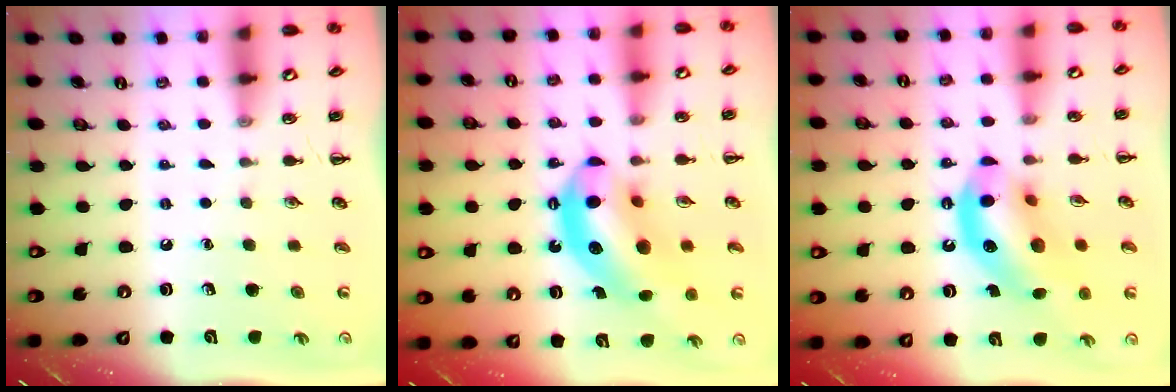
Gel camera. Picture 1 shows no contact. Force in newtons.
{"total": 15.1, "press": 14.4, "slide": 4.2}
{"total": 14.7, "press": 14.2, "slide": 3.6}